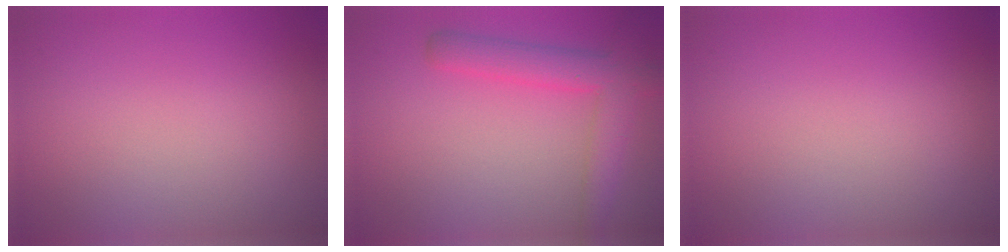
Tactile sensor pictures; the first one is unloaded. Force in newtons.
{"total": 4.4, "press": 4.4, "slide": 0.3}
{"total": 0.0}